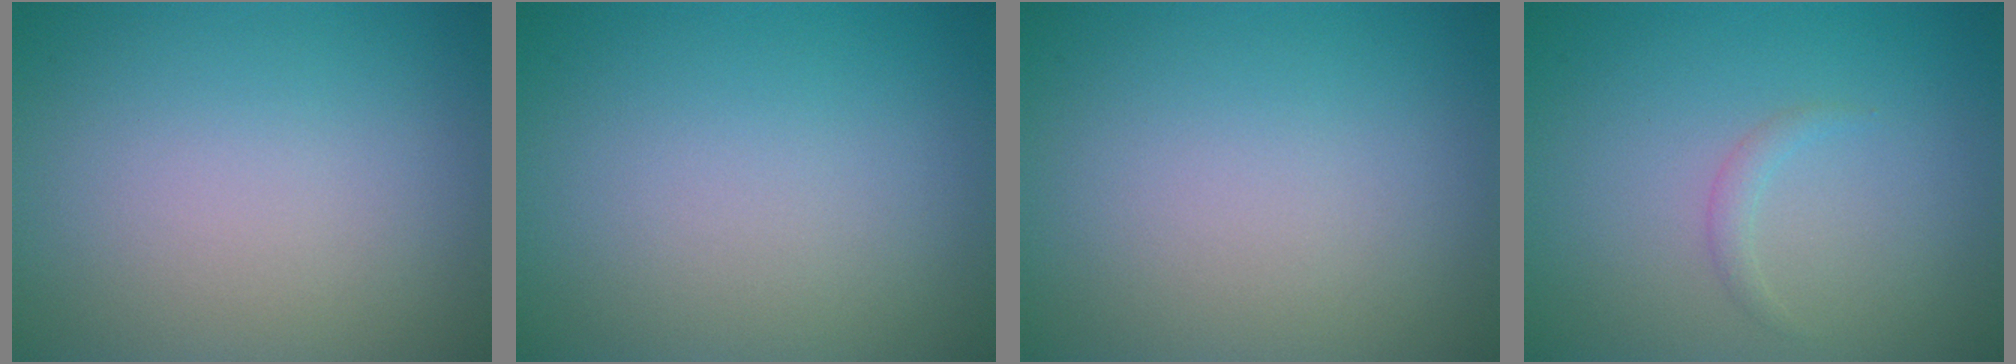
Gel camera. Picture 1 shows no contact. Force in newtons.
{"total": 0.0}
{"total": 0.0}
{"total": 0.9, "press": 0.9, "slide": 0.0}